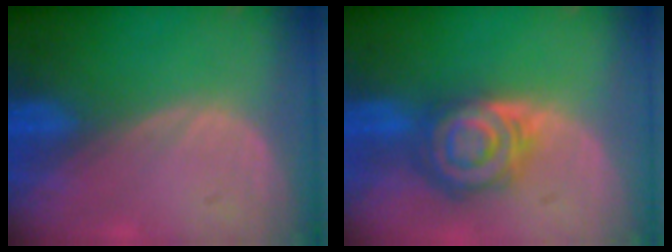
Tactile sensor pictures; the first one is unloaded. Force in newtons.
{"total": 8.1, "press": 7.2, "slide": 3.8}